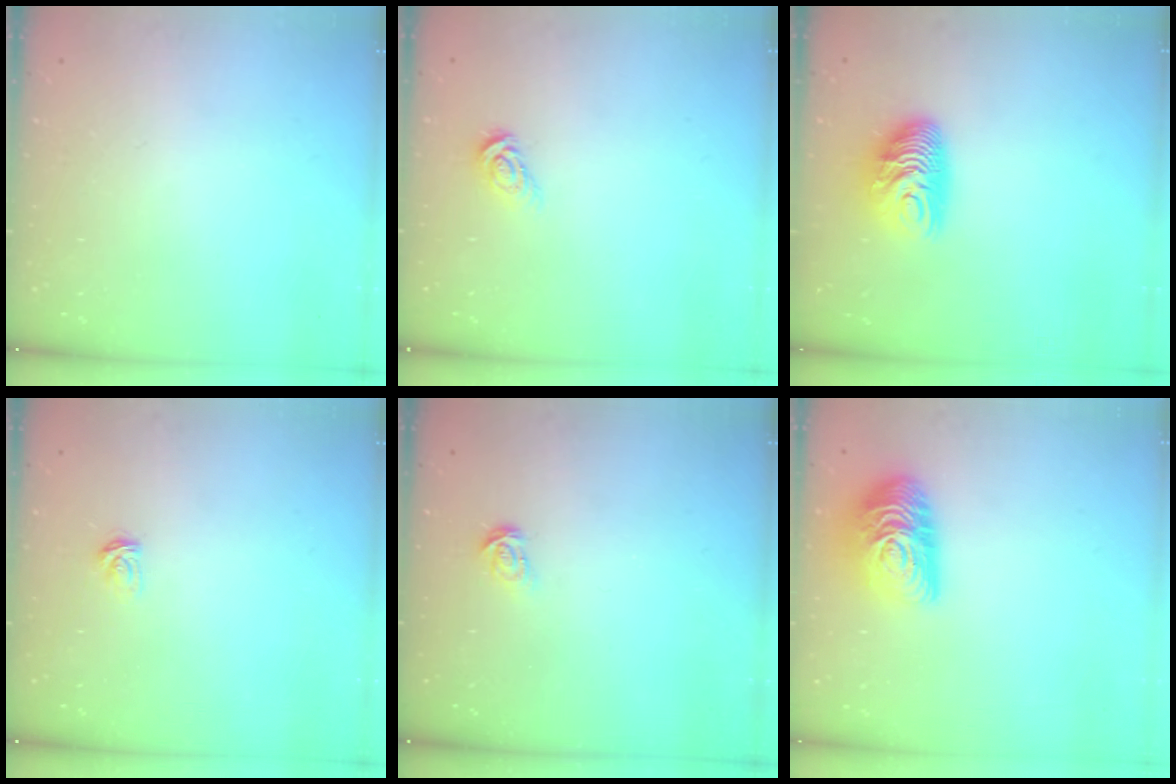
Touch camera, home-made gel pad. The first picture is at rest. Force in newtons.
{"total": 5.9, "press": 5.9, "slide": 0.4}
{"total": 10.0, "press": 10.0, "slide": 0.8}
{"total": 3.1, "press": 3.1, "slide": 0.4}
{"total": 3.9, "press": 3.9, "slide": 0.3}
{"total": 14.7, "press": 14.7, "slide": 0.8}